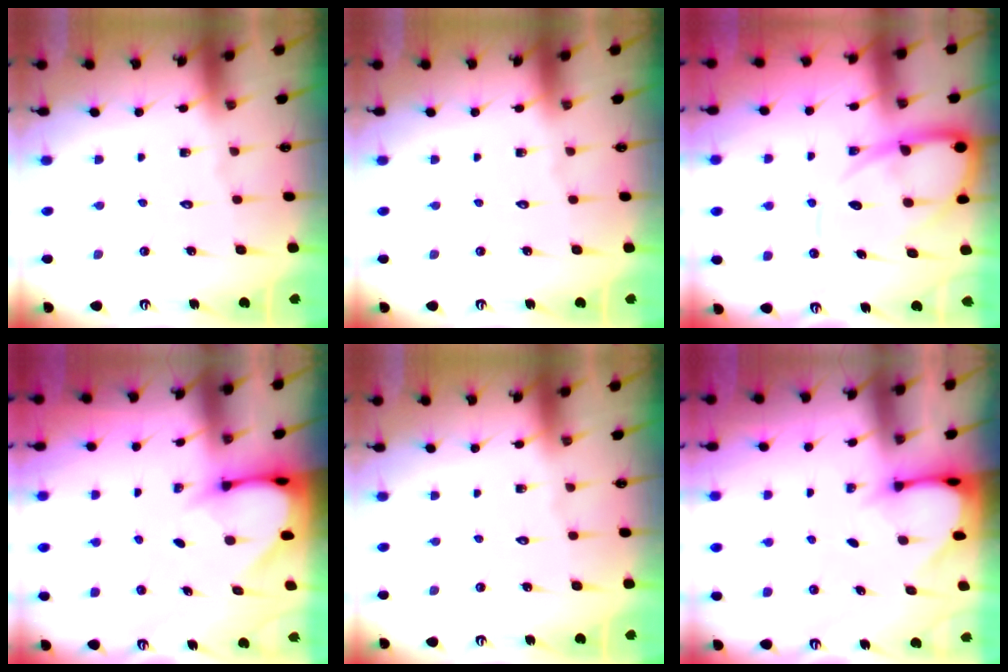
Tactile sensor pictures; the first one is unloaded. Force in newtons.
{"total": 0.0}
{"total": 11.6, "press": 11.6, "slide": 1.1}
{"total": 3.6, "press": 3.6, "slide": 0.2}
{"total": 0.0}
{"total": 2.9, "press": 2.8, "slide": 0.3}